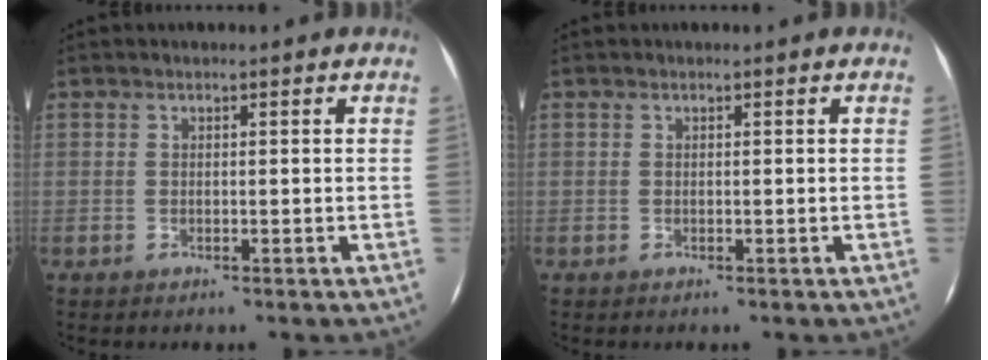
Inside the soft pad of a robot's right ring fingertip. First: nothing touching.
{"total": 0.0}